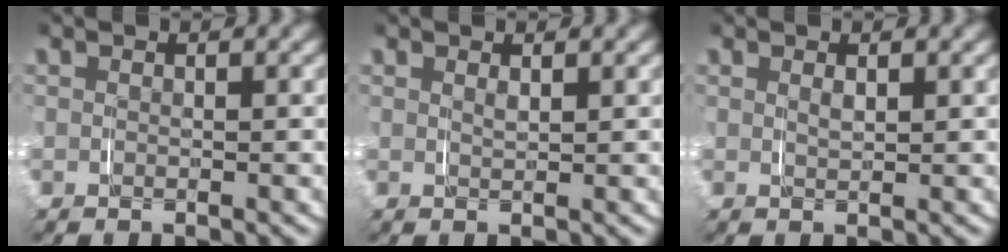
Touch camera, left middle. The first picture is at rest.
{"total": 0.8, "force": [0.7, 0.0, 0.4], "torque": [-0.007, -0.003, 0.014]}
{"total": 0.9, "force": [0.6, 0.1, 0.7], "torque": [-0.013, -0.004, 0.013]}